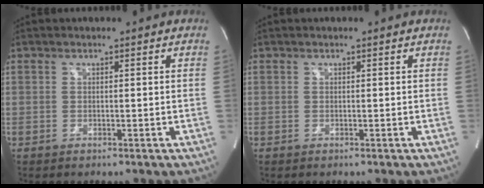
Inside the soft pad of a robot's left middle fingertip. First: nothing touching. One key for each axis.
{"total": 0.0}